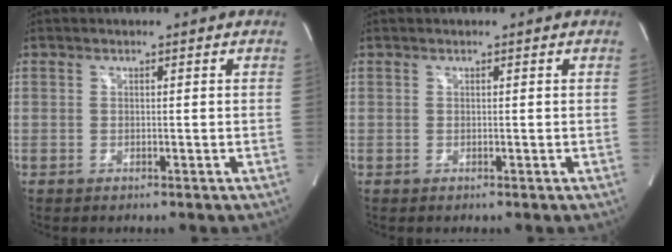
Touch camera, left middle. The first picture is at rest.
{"total": 0.0}